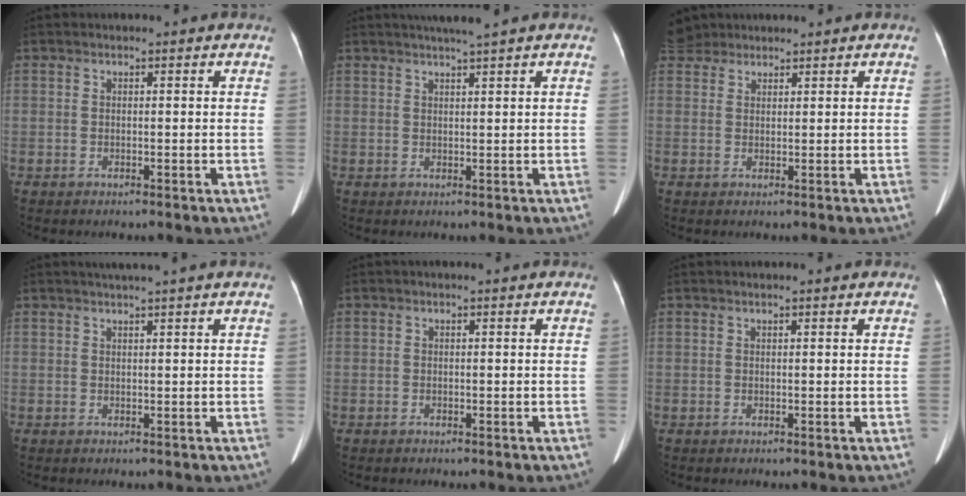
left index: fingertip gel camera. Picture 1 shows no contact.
{"total": 3.9, "force": [3.1, -0.8, 2.2], "torque": [-0.029, 0.012, 0.050]}
{"total": 2.6, "force": [2.1, 1.3, -0.7], "torque": [0.009, 0.023, 0.040]}
{"total": 2.7, "force": [2.1, -0.8, 1.5], "torque": [-0.013, 0.013, 0.036]}
{"total": 0.0}
{"total": 1.0, "force": [0.7, 0.1, 0.7], "torque": [-0.010, 0.012, 0.010]}